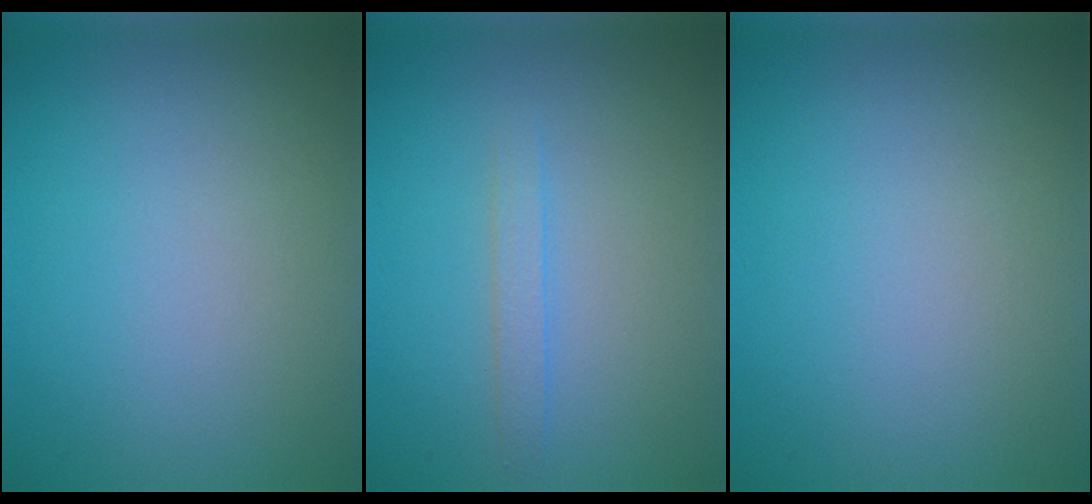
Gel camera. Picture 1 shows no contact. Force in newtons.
{"total": 1.2, "press": 1.2, "slide": 0.0}
{"total": 0.0}